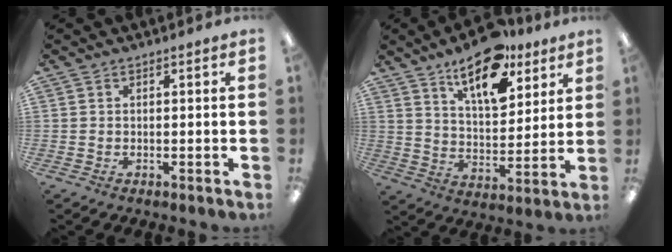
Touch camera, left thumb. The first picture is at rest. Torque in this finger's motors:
{"motor_torque": [0.05, 0.51, 1.07, -1.70, 0.12]}